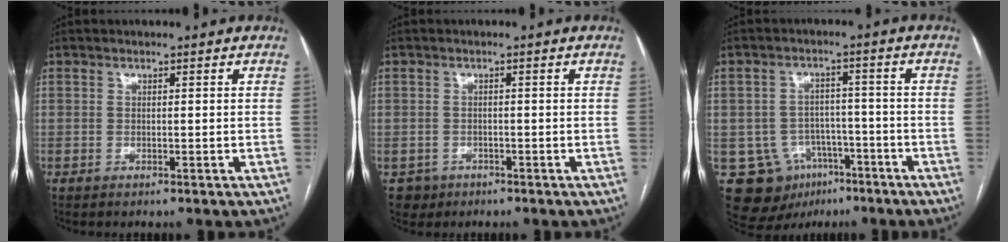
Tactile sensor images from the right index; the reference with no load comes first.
{"total": 2.6, "force": [-1.3, 2.3, -0.2], "torque": [0.006, 0.010, -0.020]}
{"total": 10.6, "force": [-5.1, 8.6, 3.3], "torque": [-0.058, 0.021, -0.066]}